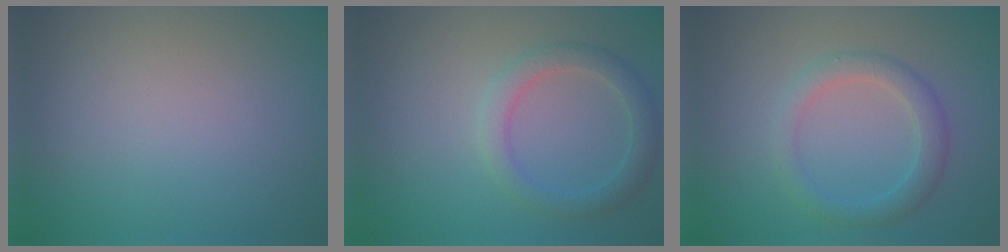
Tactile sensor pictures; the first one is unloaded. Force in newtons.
{"total": 2.9, "press": 2.9, "slide": 0.1}
{"total": 2.8, "press": 2.8, "slide": 0.1}